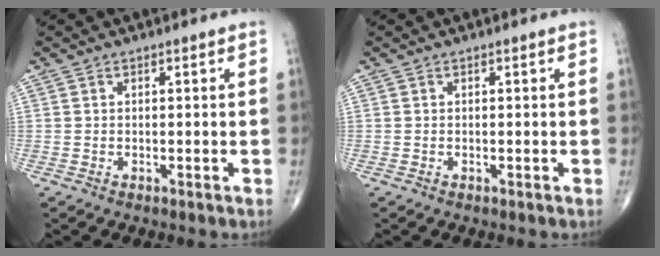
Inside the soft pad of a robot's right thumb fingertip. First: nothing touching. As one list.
[{"total": 0.0}]